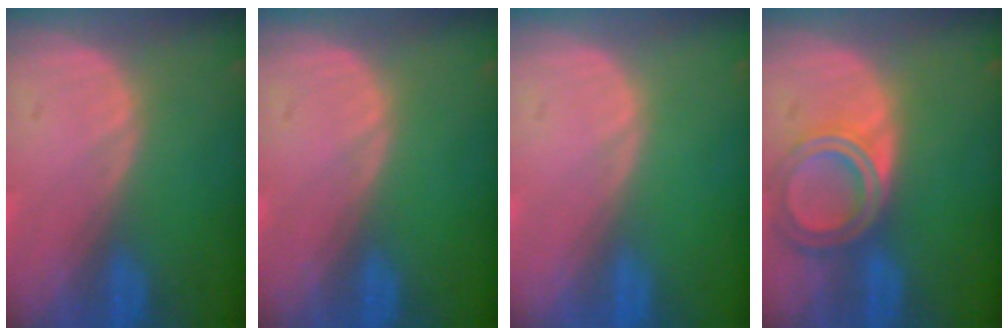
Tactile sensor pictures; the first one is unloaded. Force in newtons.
{"total": 0.0}
{"total": 0.0}
{"total": 6.3, "press": 5.6, "slide": 2.9}